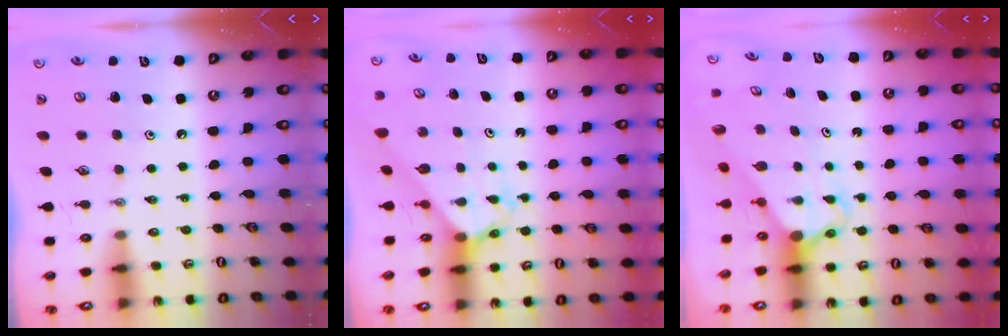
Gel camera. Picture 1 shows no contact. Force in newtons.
{"total": 2.7, "press": 2.7, "slide": 0.1}
{"total": 3.0, "press": 3.0, "slide": 0.2}